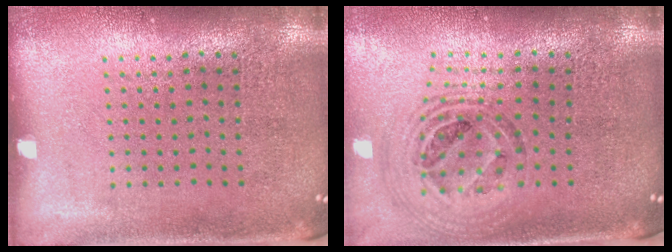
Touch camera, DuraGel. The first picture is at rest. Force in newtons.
{"total": 1.3, "press": 1.2, "slide": 0.6}